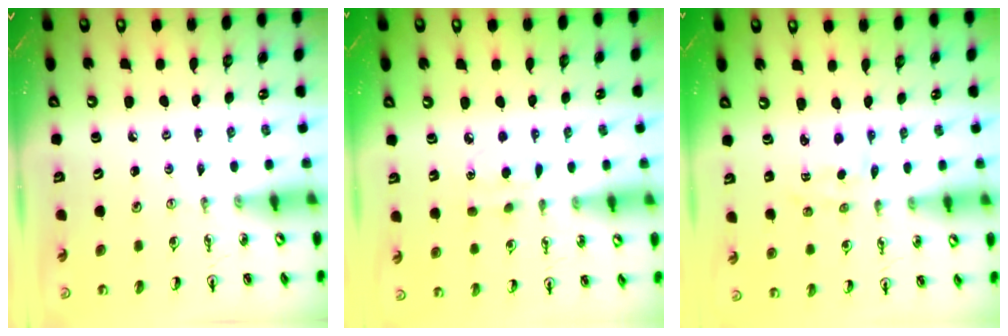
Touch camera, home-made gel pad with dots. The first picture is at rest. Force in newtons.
{"total": 6.3, "press": 6.3, "slide": 0.6}
{"total": 1.6, "press": 1.5, "slide": 0.7}